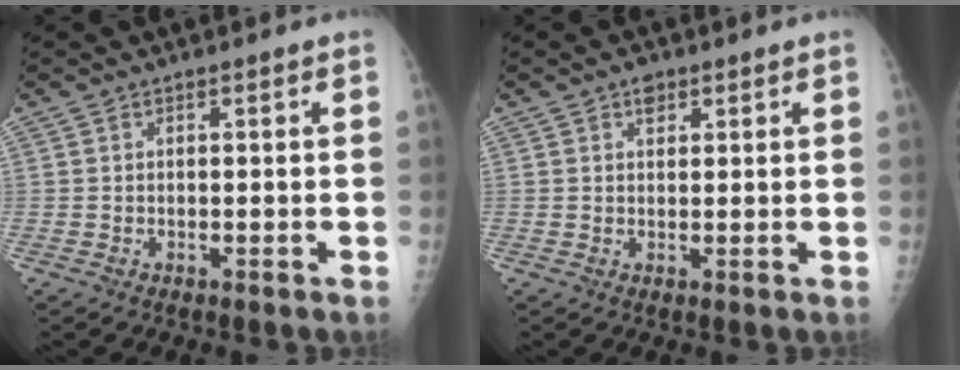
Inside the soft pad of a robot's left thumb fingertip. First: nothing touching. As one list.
[{"total": 2.2, "force": [1.2, 1.4, 1.1], "torque": [-0.004, -0.004, 0.016]}]